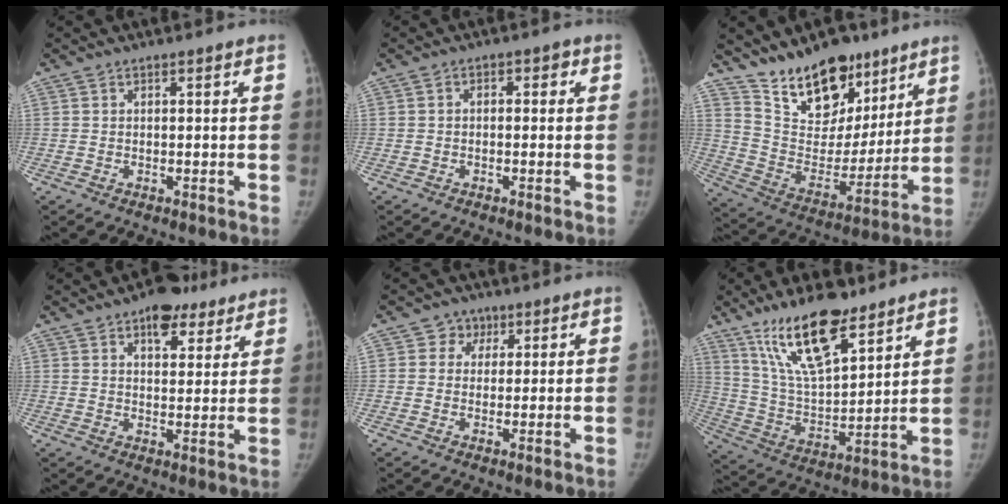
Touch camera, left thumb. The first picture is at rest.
{"total": 1.7, "force": [0.0, 1.3, 1.1], "torque": [0.001, 0.010, -0.009]}
{"total": 18.8, "force": [13.5, 10.0, 8.4], "torque": [-0.081, -0.084, 0.232]}
{"total": 9.4, "force": [6.0, 5.0, 5.2], "torque": [-0.034, -0.023, 0.083]}
{"total": 3.8, "force": [1.5, 3.4, 0.6], "torque": [0.020, 0.001, 0.014]}
{"total": 18.1, "force": [12.2, 6.4, 11.7], "torque": [-0.174, -0.062, 0.232]}